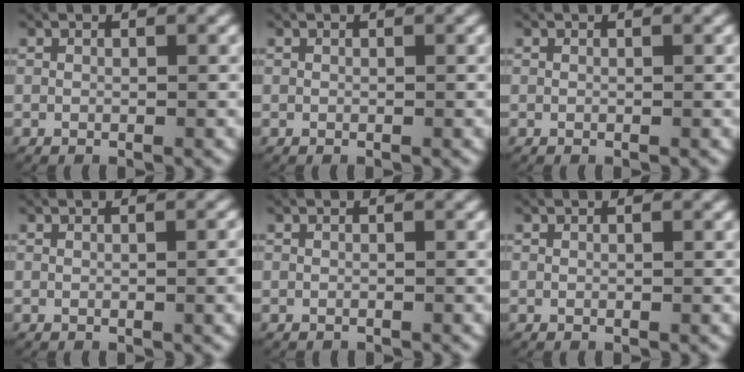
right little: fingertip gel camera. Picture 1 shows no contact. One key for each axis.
{"total": 0.0}
{"total": 0.0}
{"total": 0.6, "fx": -0.1, "fy": 0.0, "fz": 0.6, "tx": -0.006, "ty": 0.003, "tz": -0.002}
{"total": 0.0}
{"total": 0.0}